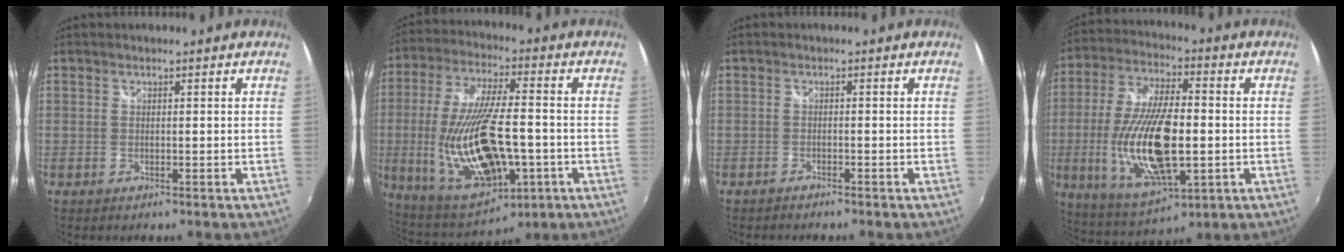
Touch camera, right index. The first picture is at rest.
{"total": 23.0, "force": [-5.2, 9.4, 20.3], "torque": [-0.419, -0.039, -0.065]}
{"total": 1.5, "force": [-1.4, 0.2, 0.4], "torque": [-0.018, -0.004, -0.026]}
{"total": 20.1, "force": [-2.9, 8.0, 18.3], "torque": [-0.368, -0.018, -0.041]}